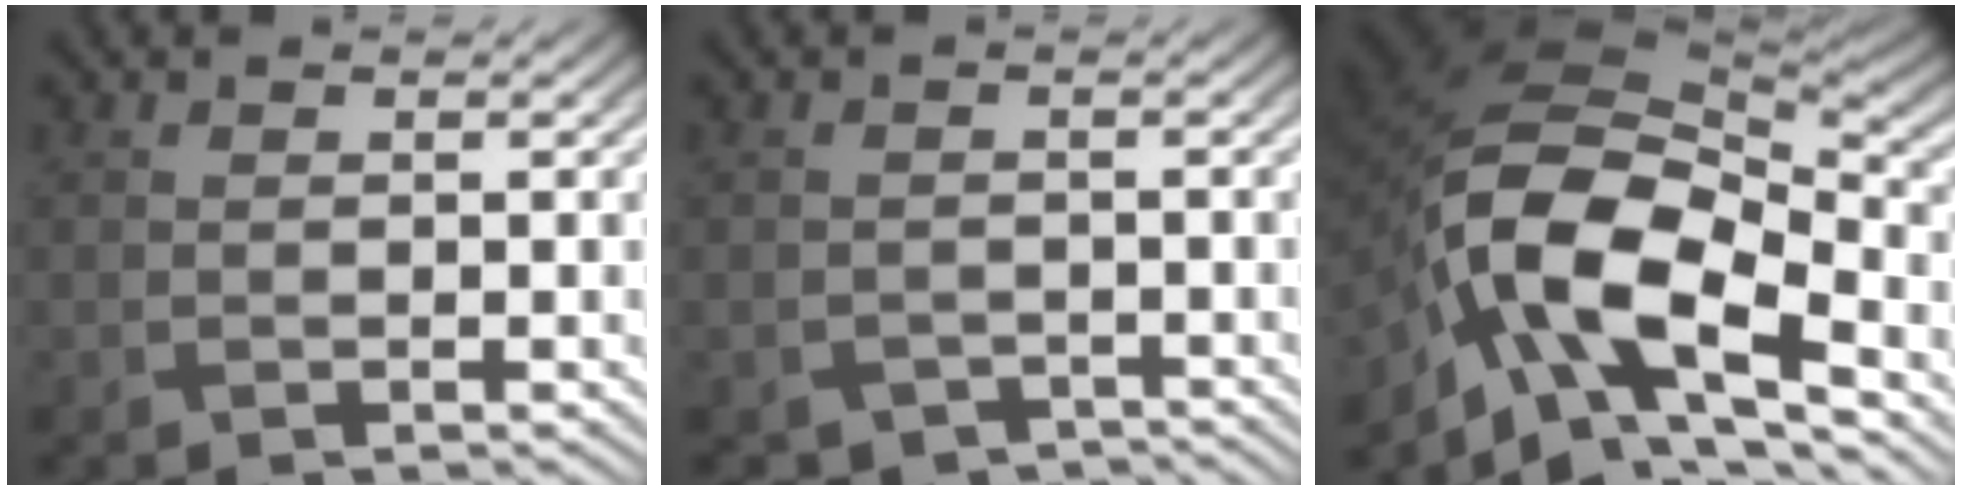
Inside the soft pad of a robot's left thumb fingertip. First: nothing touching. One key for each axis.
{"total": 2.3, "fx": -1.8, "fy": 1.3, "fz": 0.4, "tx": -0.006, "ty": -0.007, "tz": -0.030}
{"total": 15.1, "fx": -6.3, "fy": 7.6, "fz": 11.4, "tx": -0.228, "ty": -0.018, "tz": -0.127}